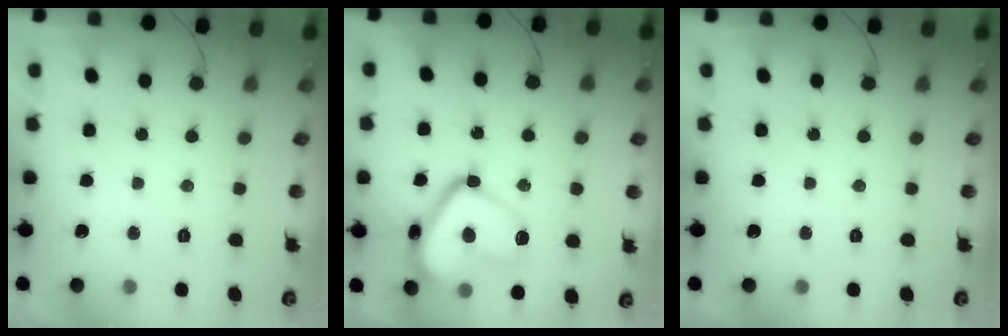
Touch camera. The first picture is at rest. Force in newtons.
{"total": 18.5, "press": 18.4, "slide": 1.4}
{"total": 0.0}